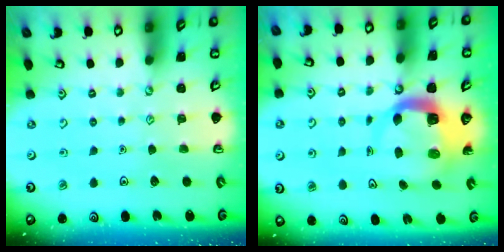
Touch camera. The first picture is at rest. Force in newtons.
{"total": 7.2, "press": 7.1, "slide": 1.1}